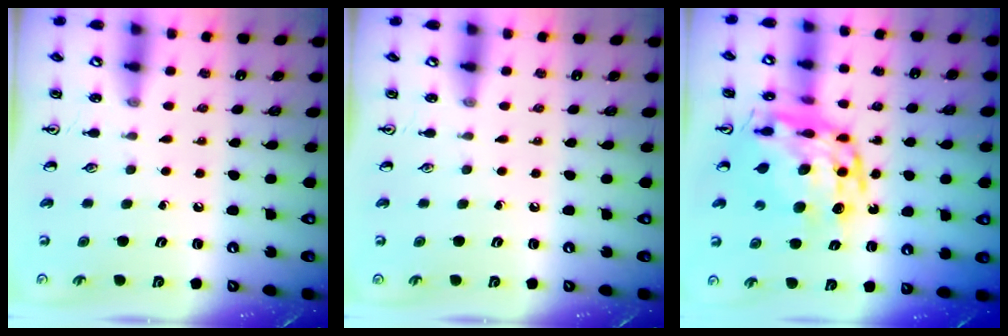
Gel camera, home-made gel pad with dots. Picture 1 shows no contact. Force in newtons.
{"total": 0.0}
{"total": 18.3, "press": 18.2, "slide": 1.6}